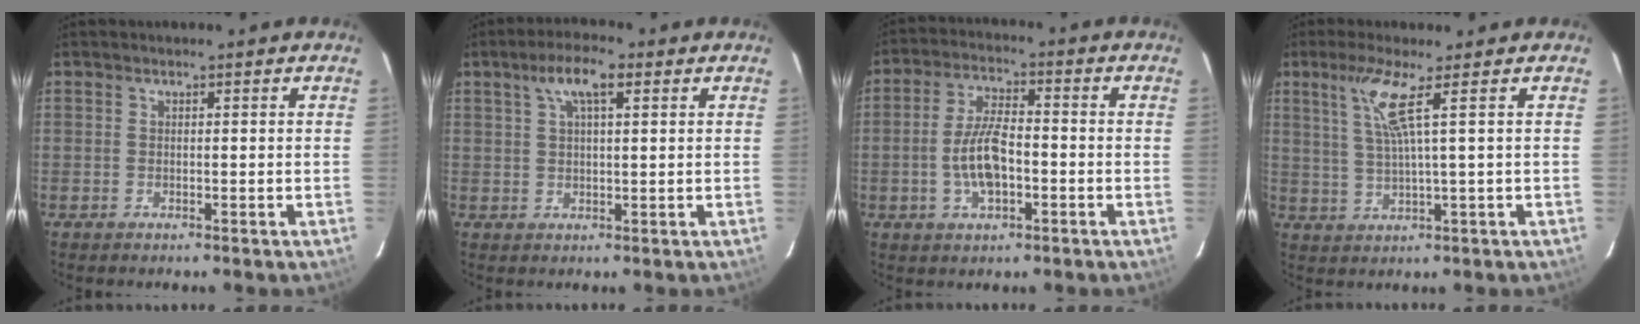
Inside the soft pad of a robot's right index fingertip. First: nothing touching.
{"total": 5.9, "force": [2.8, 1.8, 5.0], "torque": [-0.094, 0.015, 0.047]}
{"total": 8.3, "force": [-2.1, 3.4, 7.3], "torque": [-0.147, 0.006, -0.036]}
{"total": 6.0, "force": [2.7, -1.0, 5.2], "torque": [-0.101, -0.002, 0.060]}